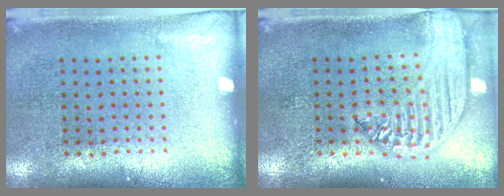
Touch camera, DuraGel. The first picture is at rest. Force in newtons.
{"total": 2.6, "press": 2.2, "slide": 1.4}